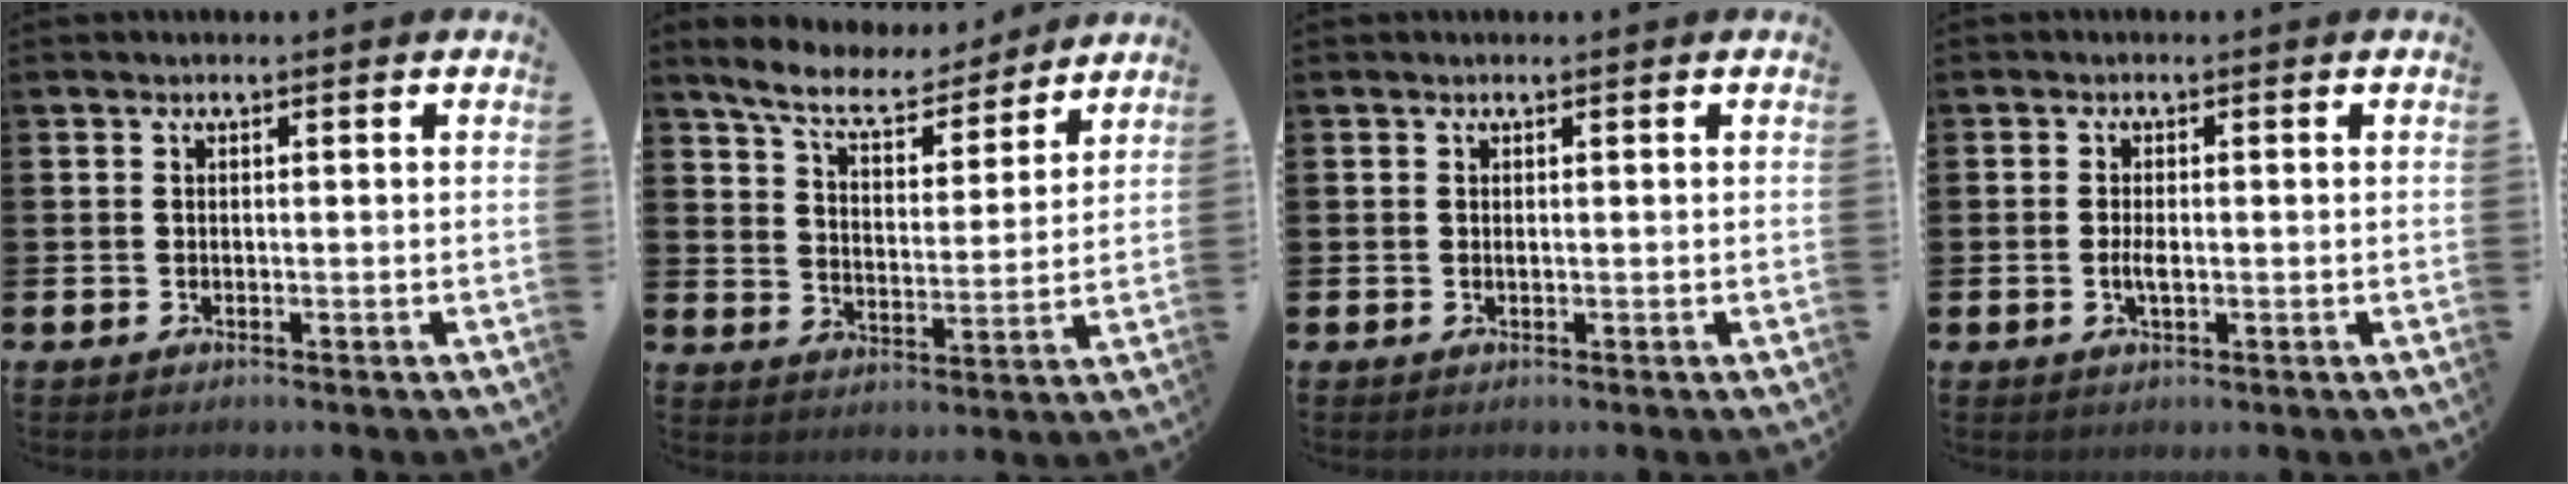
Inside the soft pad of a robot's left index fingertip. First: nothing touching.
{"total": 8.3, "force": [7.6, 2.0, 2.4], "torque": [-0.080, -0.049, 0.135]}
{"total": 0.0}
{"total": 1.9, "force": [-0.2, 0.7, 1.8], "torque": [-0.034, 0.001, -0.004]}